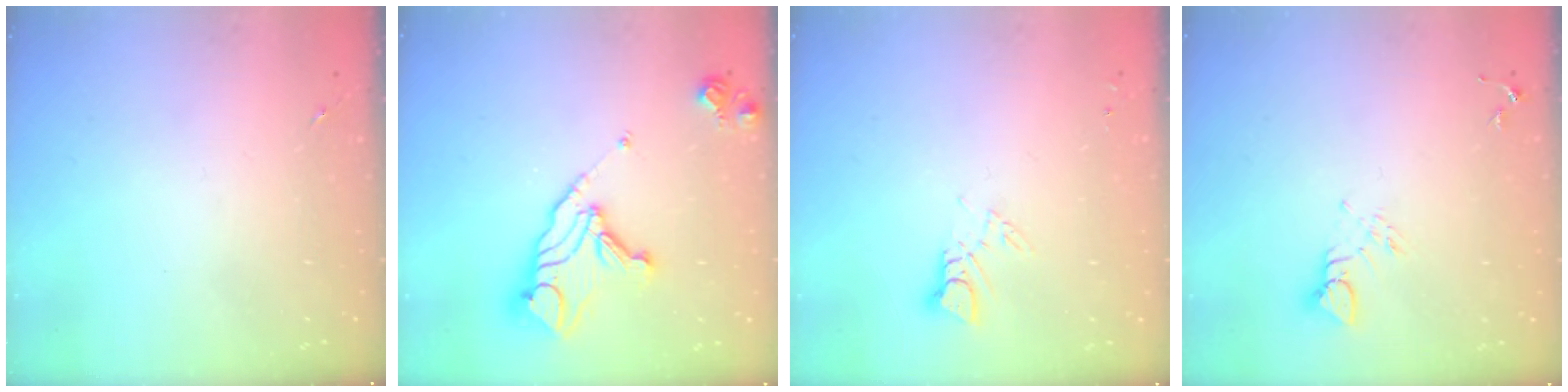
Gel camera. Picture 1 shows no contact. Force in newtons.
{"total": 14.9, "press": 14.8, "slide": 1.5}
{"total": 3.7, "press": 3.7, "slide": 0.4}
{"total": 3.9, "press": 3.9, "slide": 0.5}